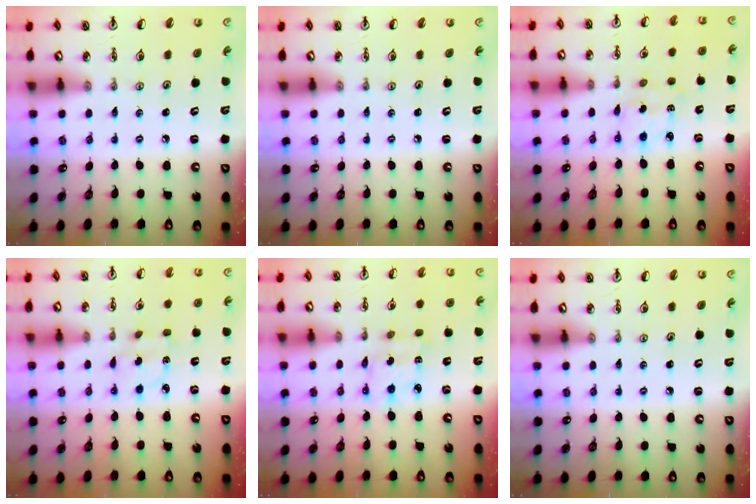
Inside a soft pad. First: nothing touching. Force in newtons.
{"total": 0.0}
{"total": 2.3, "press": 2.3, "slide": 0.6}
{"total": 3.2, "press": 3.1, "slide": 0.7}
{"total": 2.3, "press": 2.3, "slide": 0.3}
{"total": 0.0}